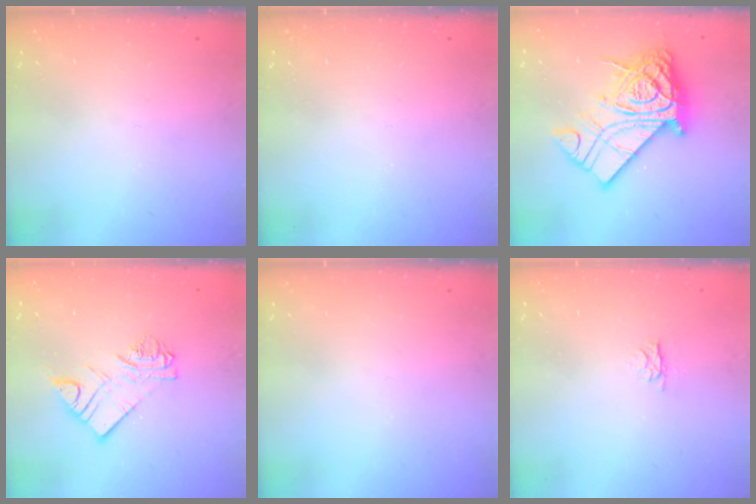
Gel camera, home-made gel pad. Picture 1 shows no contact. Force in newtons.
{"total": 0.0}
{"total": 19.9, "press": 19.8, "slide": 2.2}
{"total": 8.9, "press": 8.9, "slide": 0.7}
{"total": 0.0}
{"total": 2.8, "press": 2.7, "slide": 0.4}